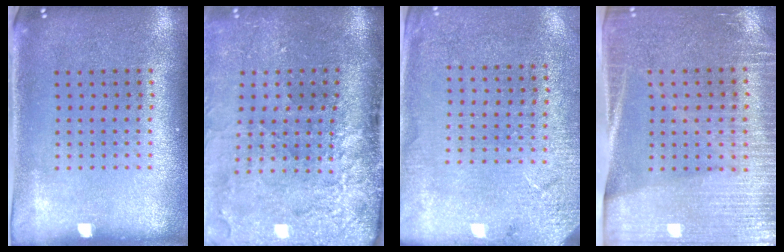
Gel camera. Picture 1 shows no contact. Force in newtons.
{"total": 4.6, "press": 3.5, "slide": 3.0}
{"total": 2.6, "press": 2.5, "slide": 0.7}
{"total": 3.1, "press": 2.9, "slide": 1.1}